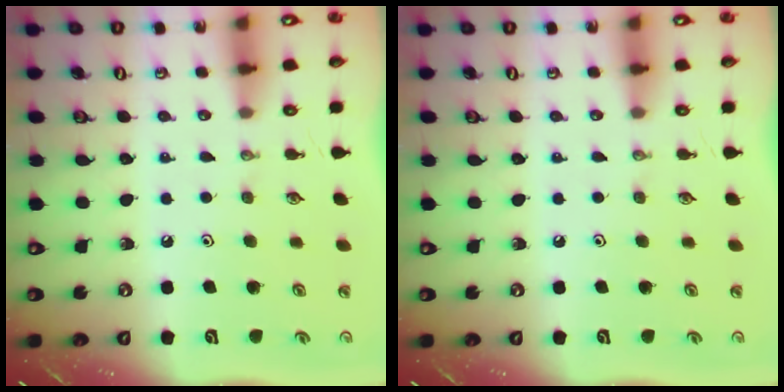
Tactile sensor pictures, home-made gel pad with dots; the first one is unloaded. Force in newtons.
{"total": 0.0}